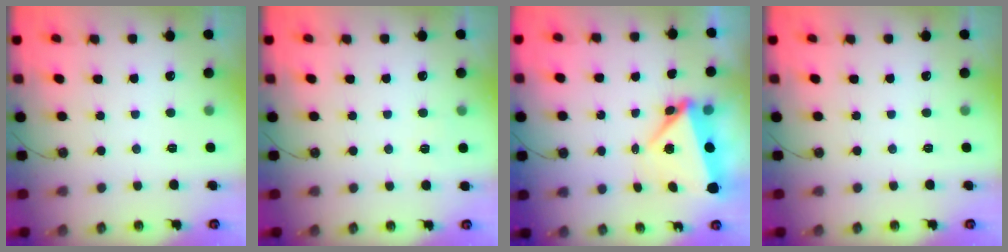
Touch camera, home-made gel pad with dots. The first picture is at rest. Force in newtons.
{"total": 2.5, "press": 2.4, "slide": 0.4}
{"total": 5.3, "press": 5.0, "slide": 1.6}
{"total": 0.0}